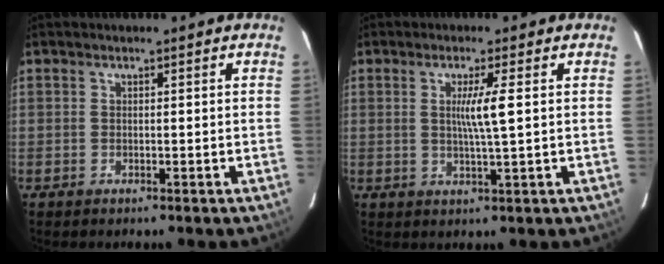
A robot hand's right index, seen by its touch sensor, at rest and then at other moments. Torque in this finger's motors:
{"motor_torque": [0.47, 0.10, 0.38, 0.10]}